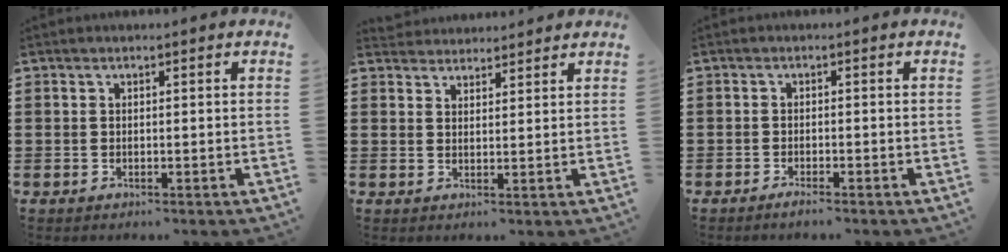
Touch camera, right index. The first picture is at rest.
{"total": 2.6, "force": [2.5, -0.2, -0.6], "torque": [0.007, -0.003, 0.050]}
{"total": 1.2, "force": [-1.0, -0.4, 0.5], "torque": [-0.008, -0.005, -0.018]}